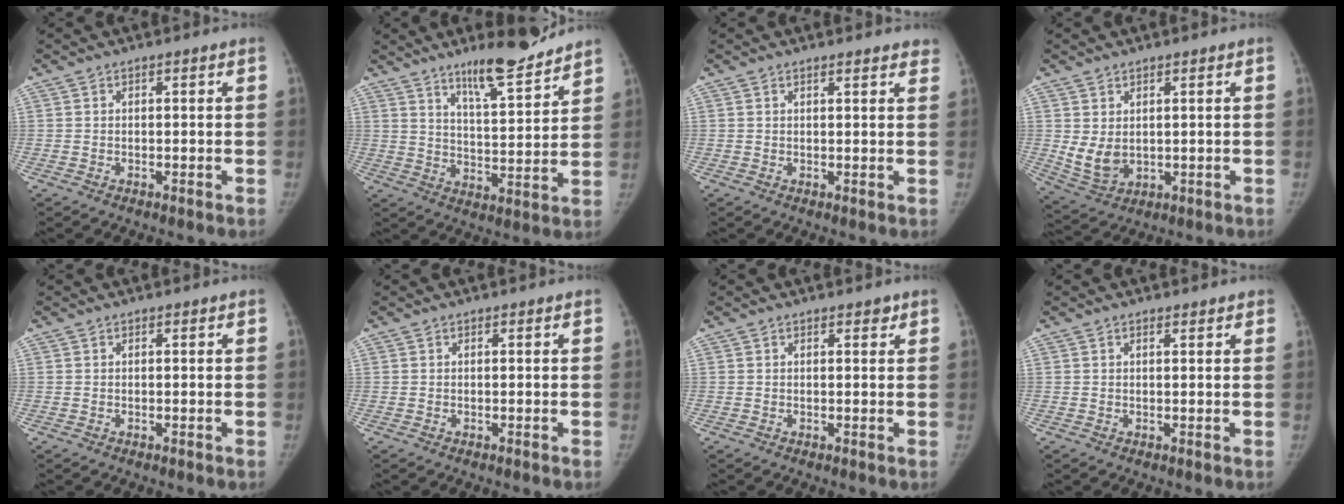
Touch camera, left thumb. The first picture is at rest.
{"total": 11.7, "force": [9.4, 2.0, 6.7], "torque": [-0.091, -0.070, 0.156]}
{"total": 3.8, "force": [3.5, 1.1, 1.2], "torque": [0.008, -0.009, 0.030]}
{"total": 5.9, "force": [1.1, 4.2, 4.0], "torque": [-0.068, -0.020, 0.039]}
{"total": 0.0}
{"total": 0.0}
{"total": 1.1, "force": [0.8, 0.6, 0.4], "torque": [0.000, -0.004, 0.008]}
{"total": 1.2, "force": [0.9, 0.5, 0.5], "torque": [-0.005, -0.003, 0.011]}